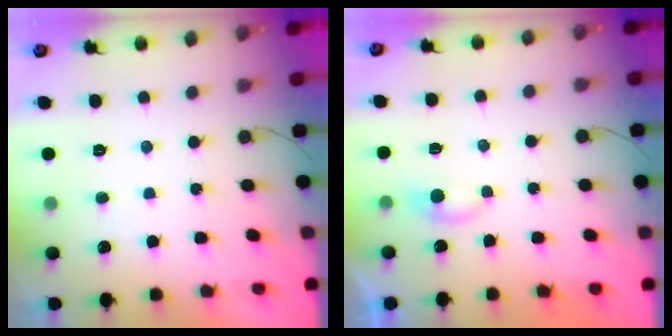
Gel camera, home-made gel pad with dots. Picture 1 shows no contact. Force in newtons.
{"total": 3.3, "press": 3.2, "slide": 0.5}